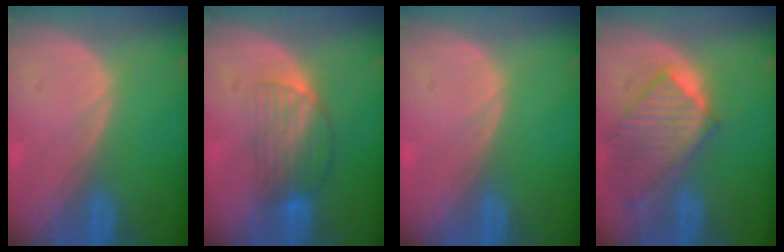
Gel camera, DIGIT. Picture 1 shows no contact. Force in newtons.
{"total": 6.6, "press": 5.6, "slide": 3.4}
{"total": 0.0}
{"total": 9.6, "press": 8.4, "slide": 4.6}